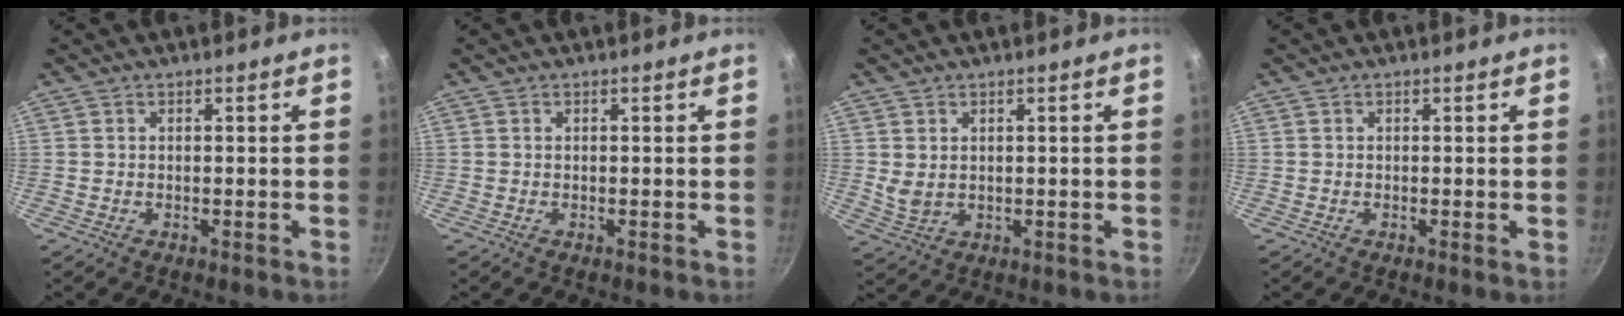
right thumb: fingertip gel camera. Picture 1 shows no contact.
{"total": 0.0}
{"total": 3.4, "force": [1.1, 2.3, 2.2], "torque": [-0.037, -0.010, 0.029]}
{"total": 0.0}